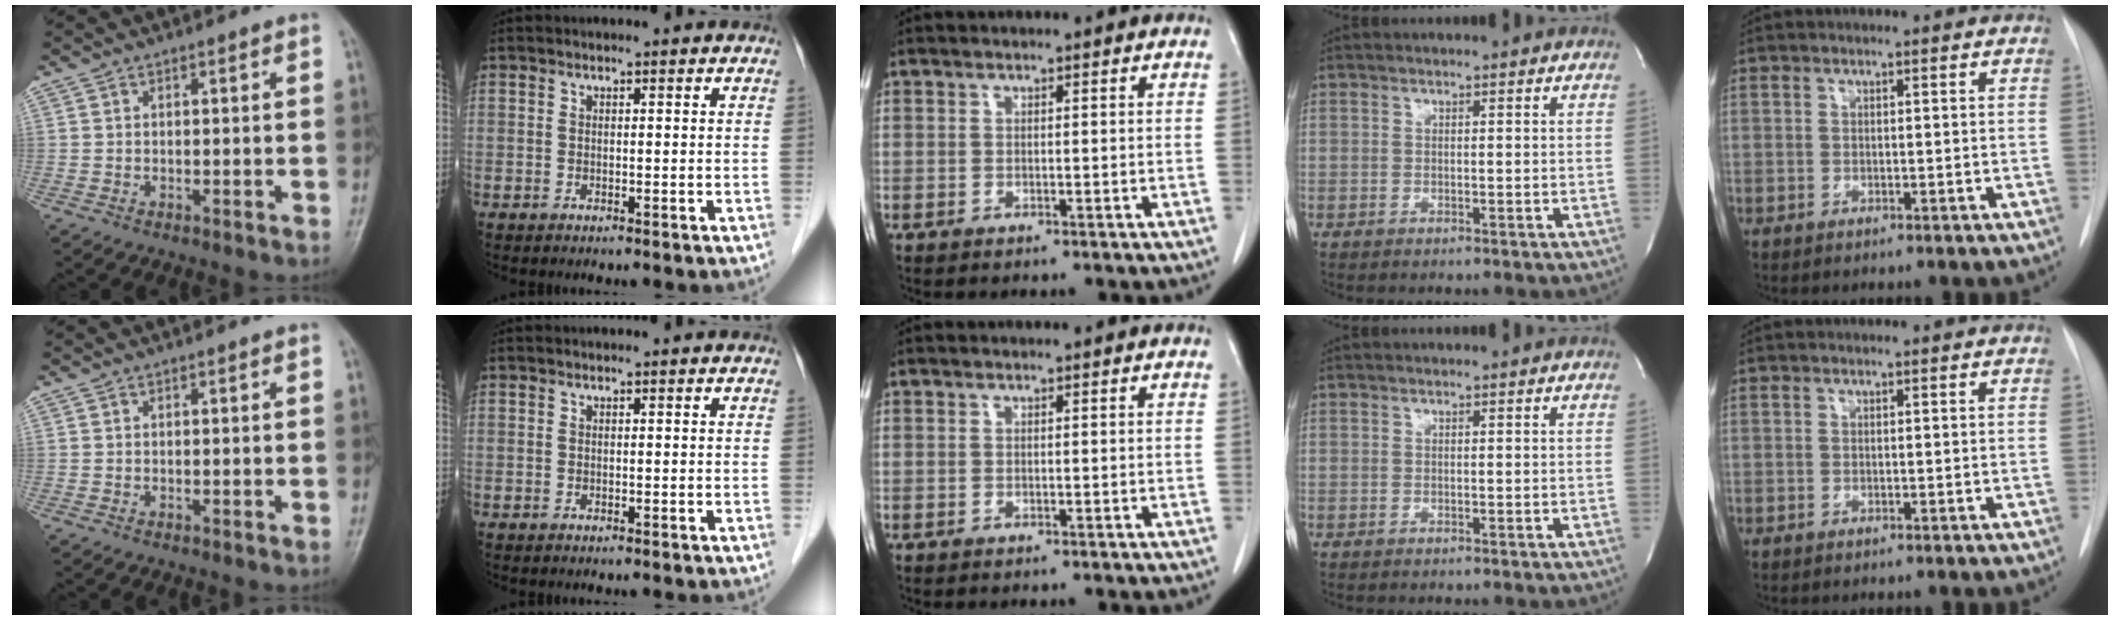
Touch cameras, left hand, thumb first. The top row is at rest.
{}